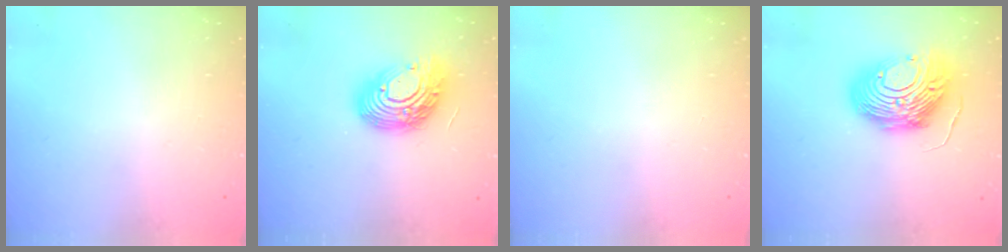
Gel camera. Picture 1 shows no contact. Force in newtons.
{"total": 16.1, "press": 16.0, "slide": 1.3}
{"total": 0.0}
{"total": 15.5, "press": 15.4, "slide": 1.7}